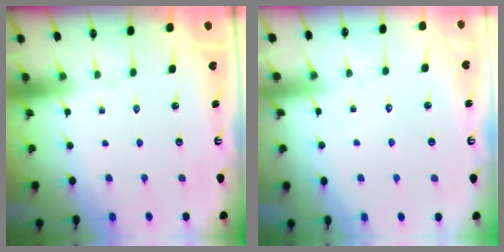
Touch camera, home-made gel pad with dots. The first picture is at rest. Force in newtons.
{"total": 4.1, "press": 4.1, "slide": 0.4}